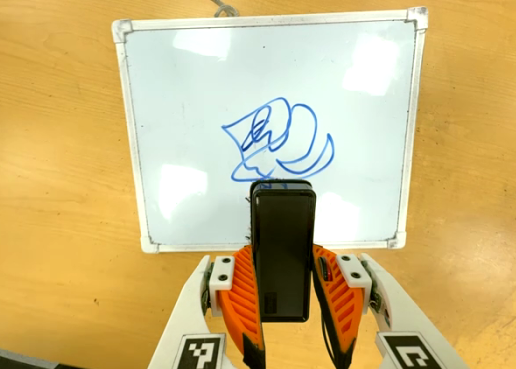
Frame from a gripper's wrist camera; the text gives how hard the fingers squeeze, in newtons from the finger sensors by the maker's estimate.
{"total": 5.5, "left": 4.0, "right": 7.1}